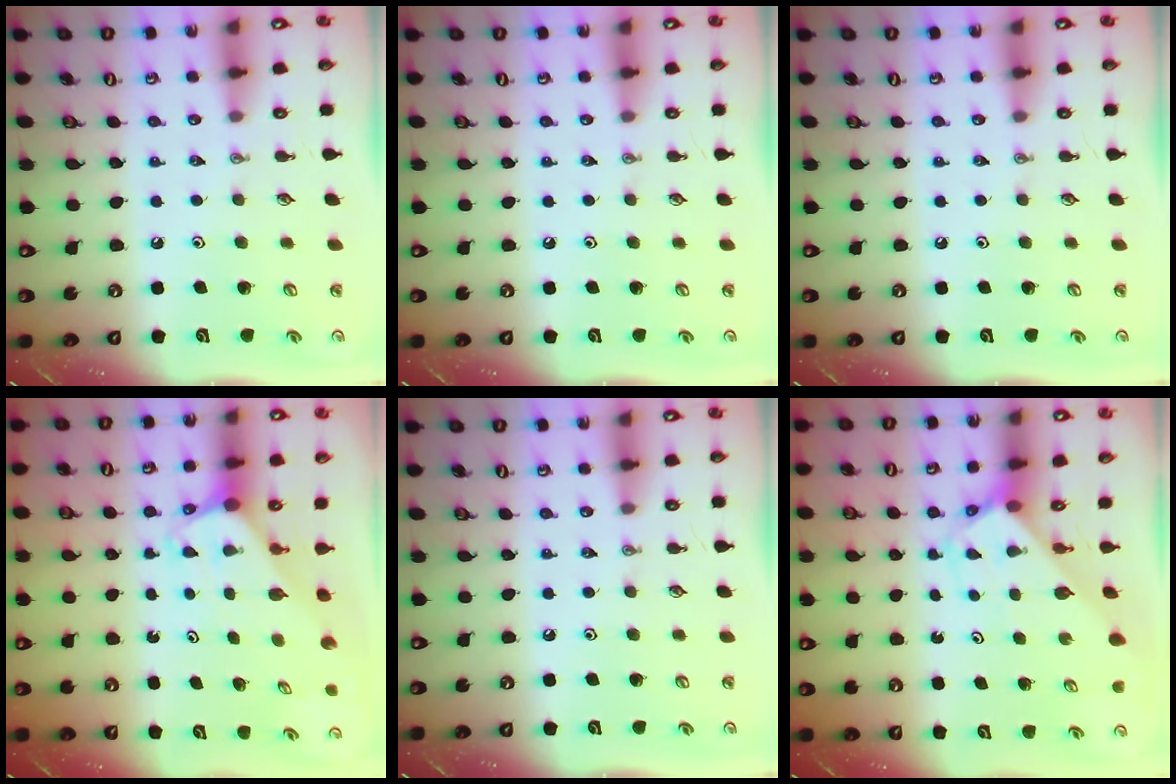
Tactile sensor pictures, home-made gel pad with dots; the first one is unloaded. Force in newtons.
{"total": 0.0}
{"total": 0.0}
{"total": 1.8, "press": 1.8, "slide": 0.1}
{"total": 0.0}
{"total": 2.8, "press": 2.8, "slide": 0.1}